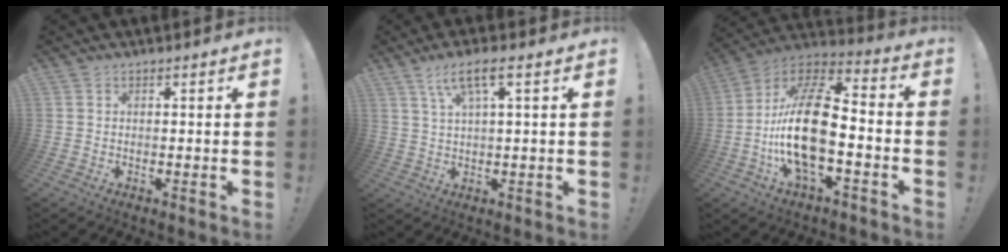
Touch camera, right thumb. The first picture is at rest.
{"total": 6.9, "force": [3.0, 1.4, 6.1], "torque": [-0.113, -0.003, 0.051]}
{"total": 22.3, "force": [-4.6, 9.8, 19.5], "torque": [-0.387, 0.029, -0.077]}